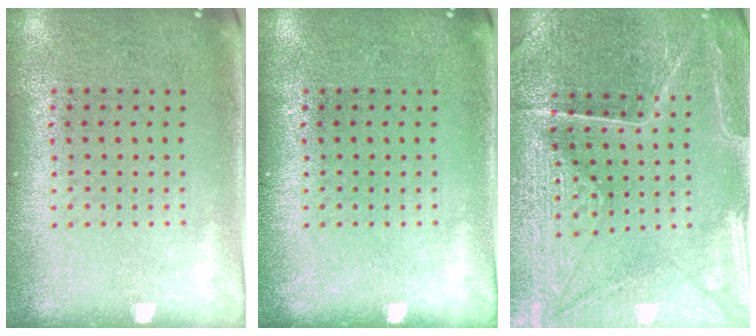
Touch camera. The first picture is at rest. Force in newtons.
{"total": 0.0}
{"total": 3.4, "press": 3.4, "slide": 0.4}